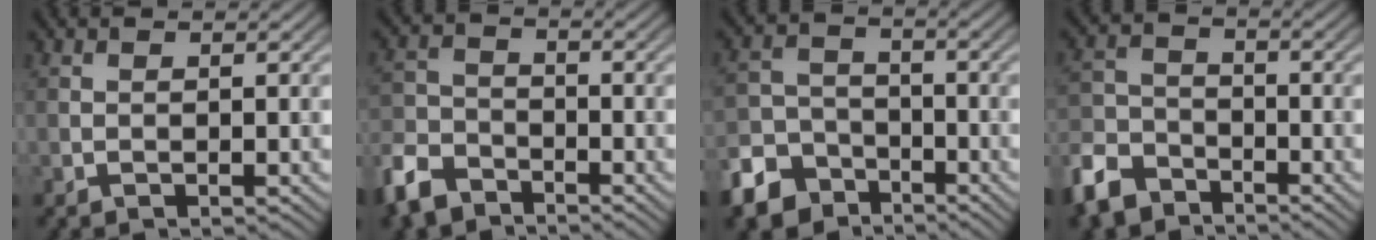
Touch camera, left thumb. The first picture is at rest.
{"total": 7.5, "force": [-5.7, 3.7, 3.1], "torque": [-0.079, -0.011, -0.130]}
{"total": 8.4, "force": [-5.8, 5.3, 3.0], "torque": [-0.072, -0.017, -0.119]}
{"total": 8.3, "force": [-6.2, 4.3, 3.4], "torque": [-0.085, -0.008, -0.142]}